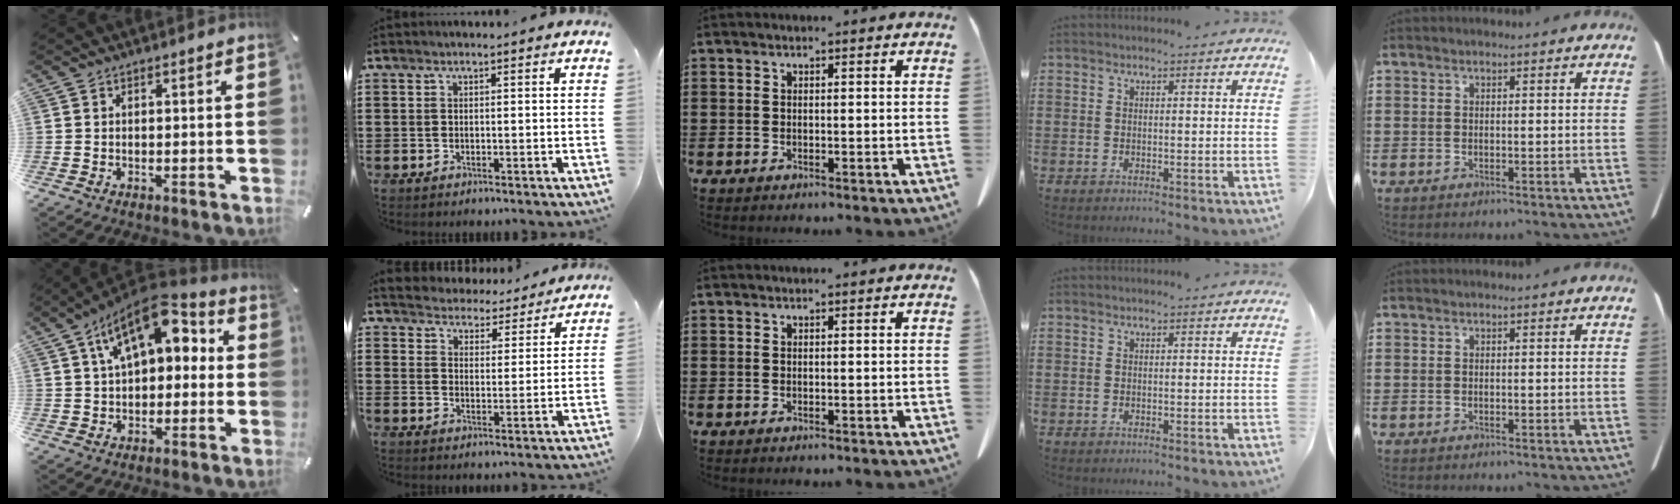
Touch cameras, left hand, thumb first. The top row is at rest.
{"thumb": {"total": 13.9, "force": [6.1, 8.4, 9.2], "torque": [-0.142, -0.019, 0.110]}, "index": {"total": 4.4, "force": [4.3, 0.0, -0.7], "torque": [-0.012, -0.038, 0.073]}}